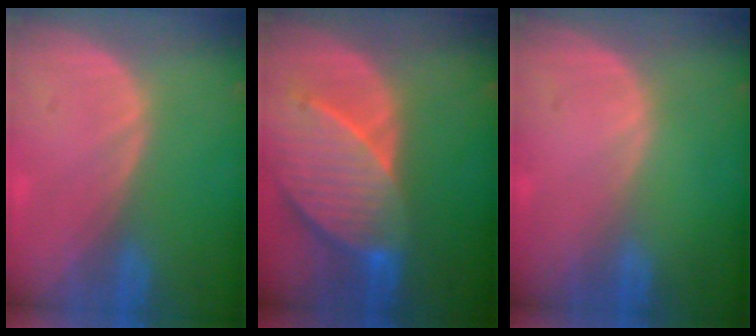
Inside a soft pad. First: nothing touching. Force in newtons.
{"total": 9.9, "press": 8.9, "slide": 4.3}
{"total": 0.0}